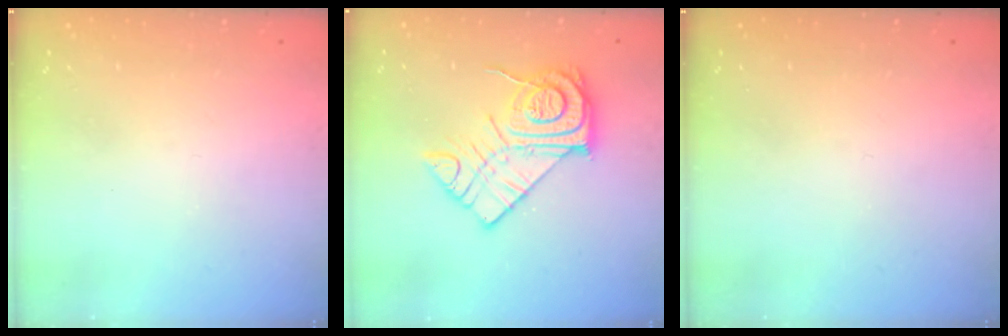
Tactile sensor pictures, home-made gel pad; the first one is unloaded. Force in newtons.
{"total": 14.9, "press": 14.8, "slide": 1.2}
{"total": 0.0}